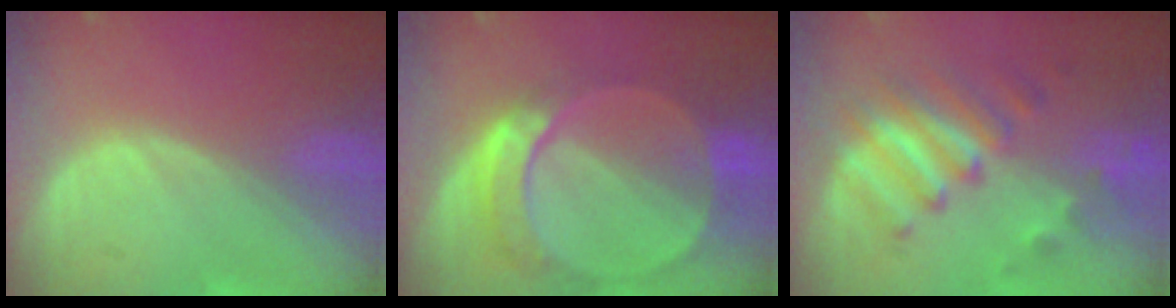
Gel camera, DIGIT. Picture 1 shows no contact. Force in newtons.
{"total": 9.7, "press": 8.4, "slide": 4.8}
{"total": 7.7, "press": 7.7, "slide": 1.0}